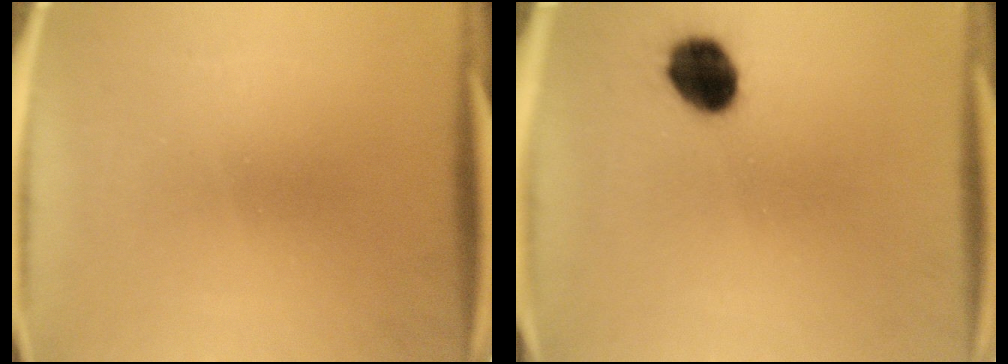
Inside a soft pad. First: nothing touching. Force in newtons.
{"total": 9.3}